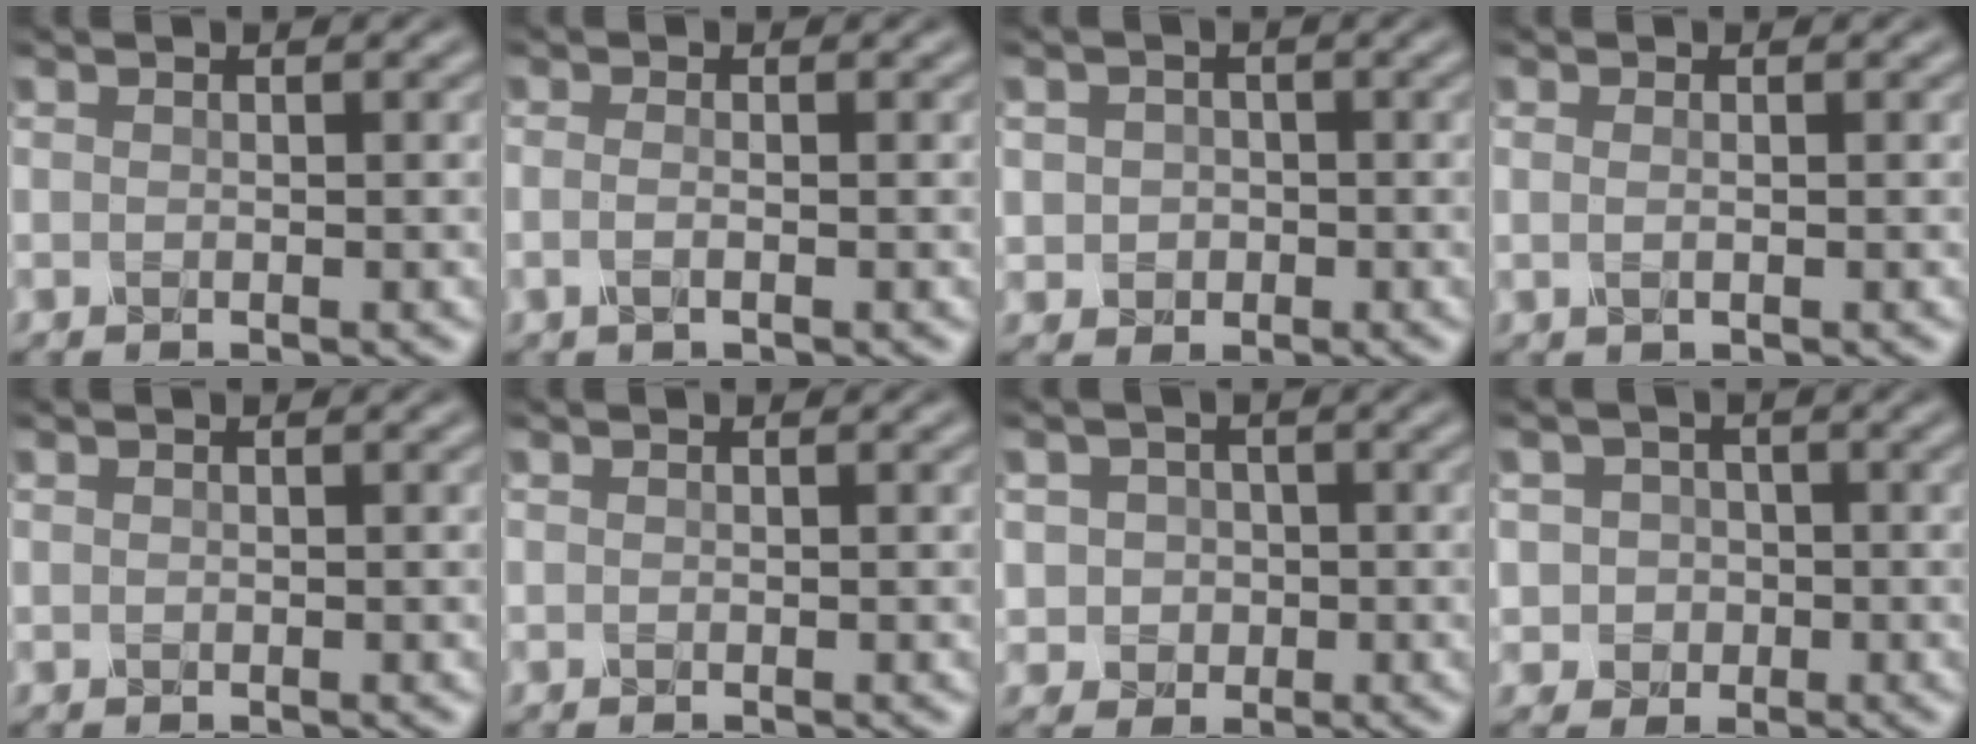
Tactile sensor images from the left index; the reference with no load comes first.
{"total": 1.3, "force": [-0.3, 0.5, 1.1], "torque": [-0.022, -0.004, -0.012]}
{"total": 2.1, "force": [-0.1, 2.0, 0.7], "torque": [-0.002, -0.004, -0.003]}
{"total": 0.7, "force": [0.1, 0.3, 0.7], "torque": [-0.015, -0.001, 0.001]}
{"total": 0.0}
{"total": 0.0}
{"total": 2.8, "force": [0.1, 2.7, 0.7], "torque": [0.006, 0.004, -0.003]}
{"total": 2.9, "force": [-0.2, 2.8, 0.6], "torque": [0.009, 0.009, -0.015]}